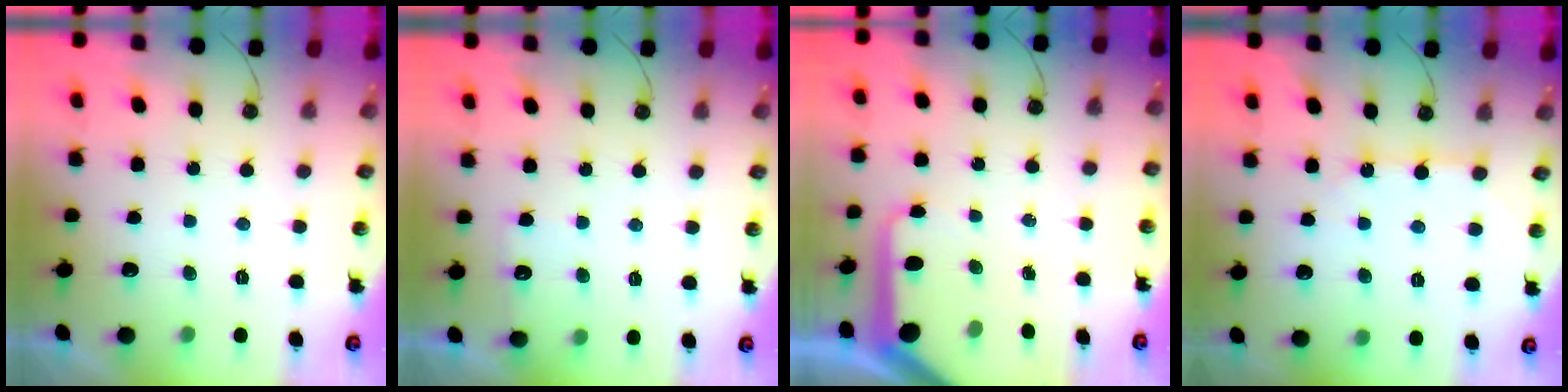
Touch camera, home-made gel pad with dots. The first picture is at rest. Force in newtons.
{"total": 4.7, "press": 4.7, "slide": 0.6}
{"total": 10.4, "press": 10.3, "slide": 1.1}
{"total": 5.6, "press": 5.6, "slide": 0.4}